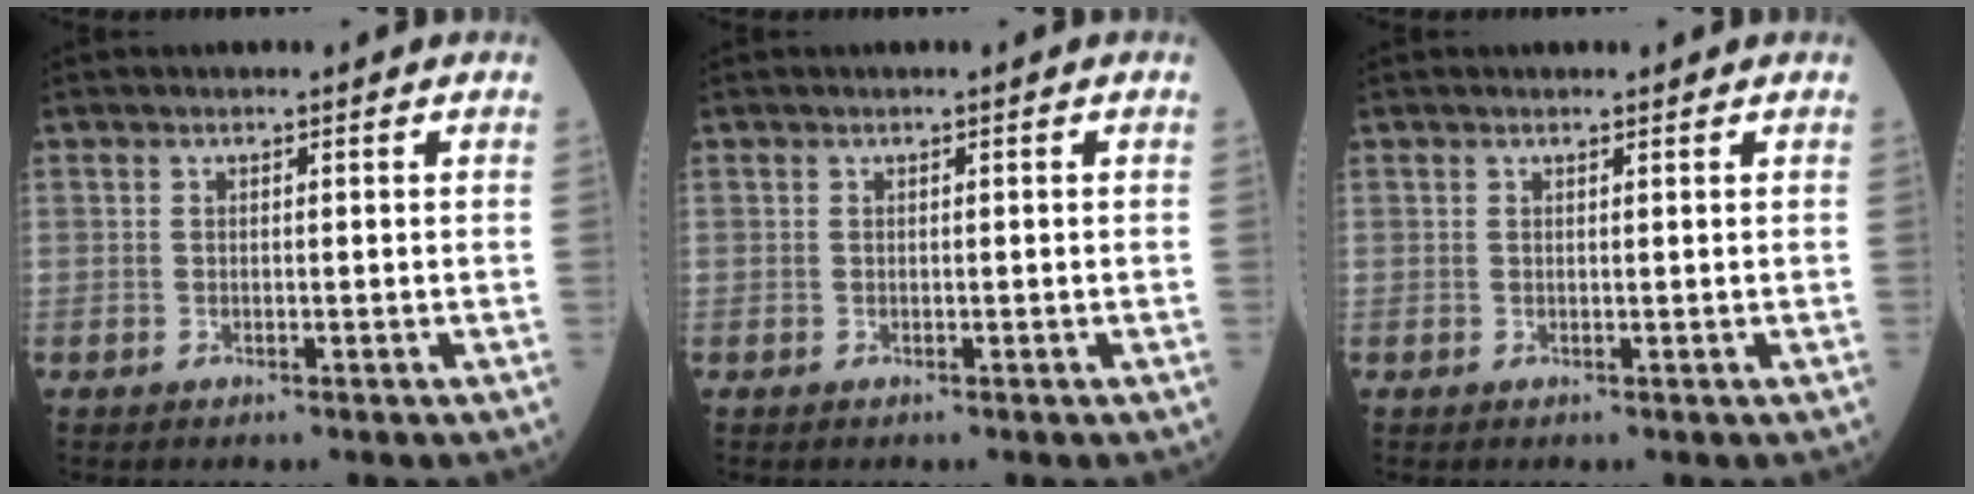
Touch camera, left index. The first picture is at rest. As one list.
[{"total": 0.0}, {"total": 0.8, "force": [0.8, 0.2, 0.1], "torque": [-0.009, 0.003, 0.011]}]